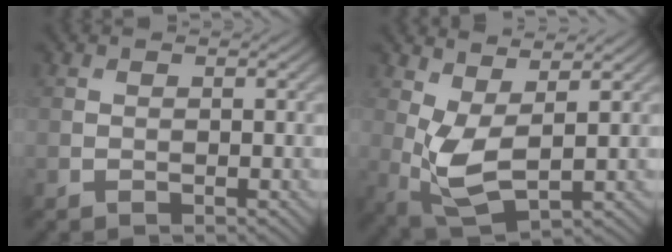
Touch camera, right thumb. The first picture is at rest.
{"total": 6.4, "force": [1.2, 2.7, 5.7], "torque": [-0.140, 0.000, 0.023]}